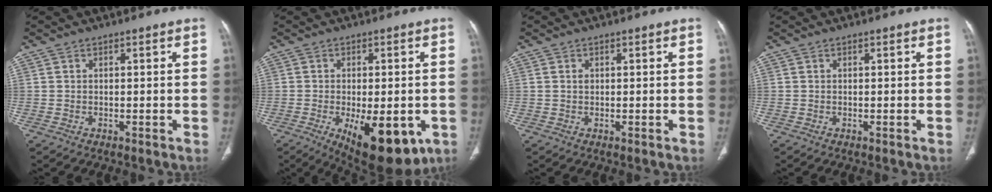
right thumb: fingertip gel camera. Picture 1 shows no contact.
{"total": 15.3, "force": [-5.4, 6.9, 12.5], "torque": [-0.153, -0.006, -0.058]}
{"total": 0.8, "force": [0.2, 0.6, 0.5], "torque": [-0.009, 0.001, 0.005]}
{"total": 0.0}